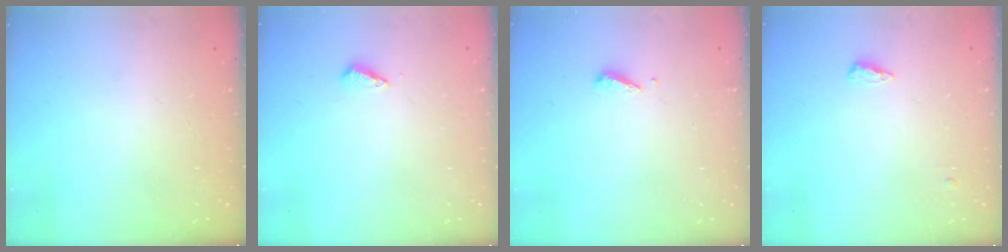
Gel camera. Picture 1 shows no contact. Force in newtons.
{"total": 4.2, "press": 4.1, "slide": 1.0}
{"total": 3.1, "press": 3.1, "slide": 0.2}
{"total": 8.7, "press": 5.7, "slide": 6.5}